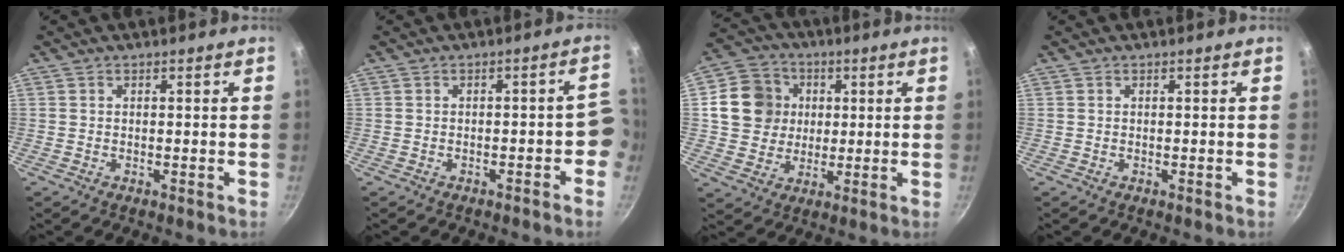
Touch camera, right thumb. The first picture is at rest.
{"total": 4.4, "force": [-1.7, 2.0, 3.6], "torque": [-0.012, 0.038, -0.017]}
{"total": 11.6, "force": [2.0, 10.5, 4.6], "torque": [-0.053, 0.011, 0.031]}
{"total": 0.0}